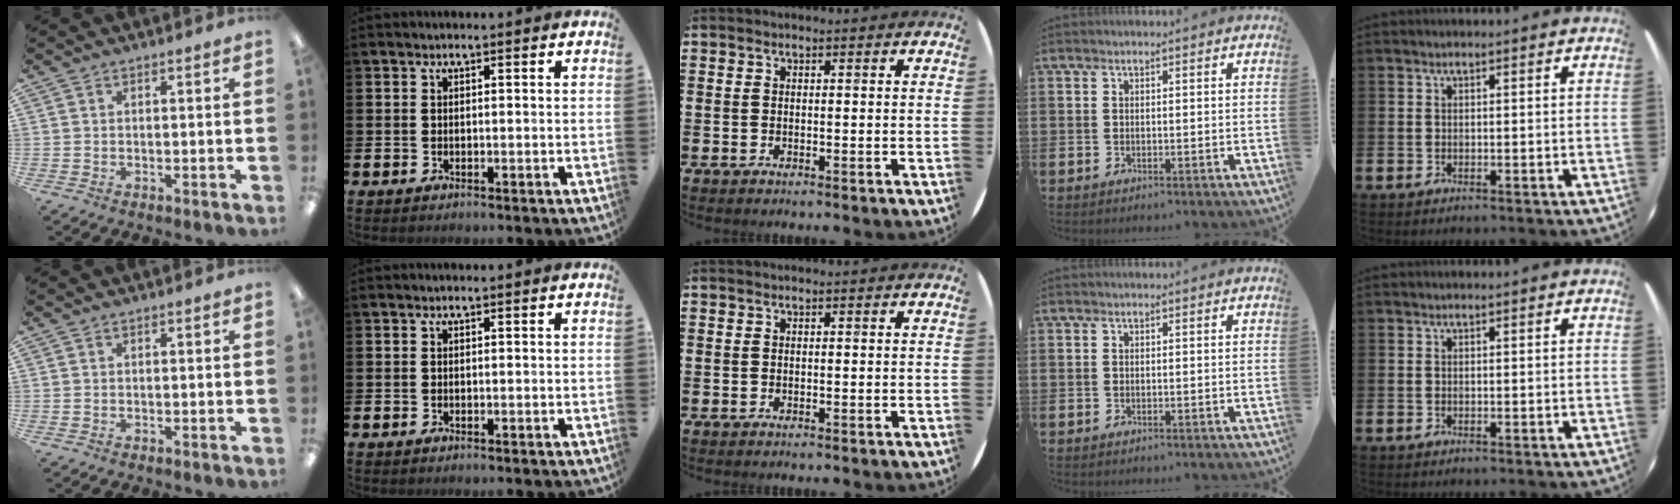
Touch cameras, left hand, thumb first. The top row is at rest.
{}